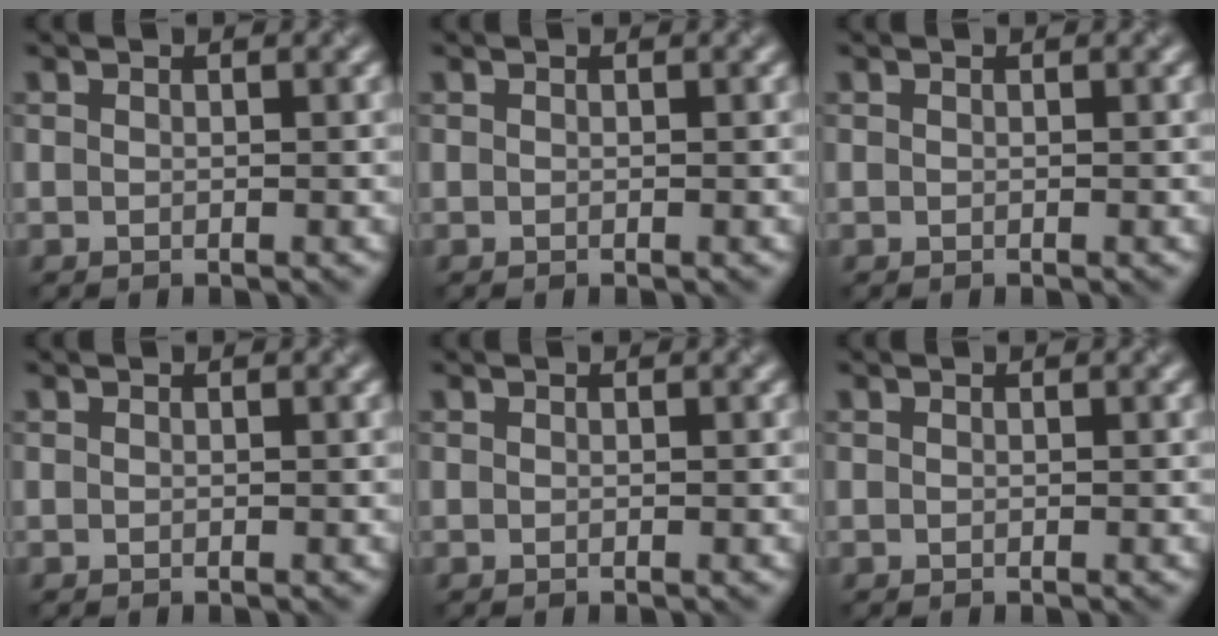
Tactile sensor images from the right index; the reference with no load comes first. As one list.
[{"total": 0.0}, {"total": 0.0}, {"total": 0.0}, {"total": 0.0}, {"total": 0.0}]